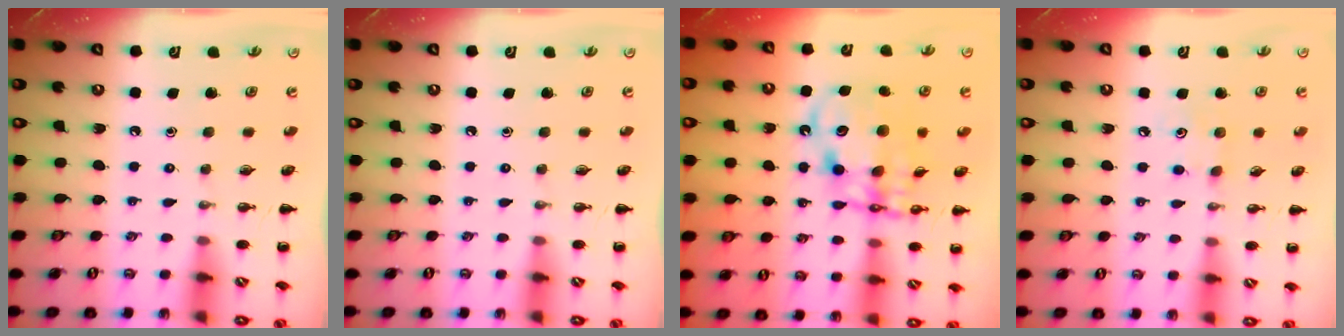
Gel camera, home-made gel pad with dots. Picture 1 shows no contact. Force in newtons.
{"total": 0.0}
{"total": 12.6, "press": 12.2, "slide": 3.0}
{"total": 5.9, "press": 5.7, "slide": 1.5}